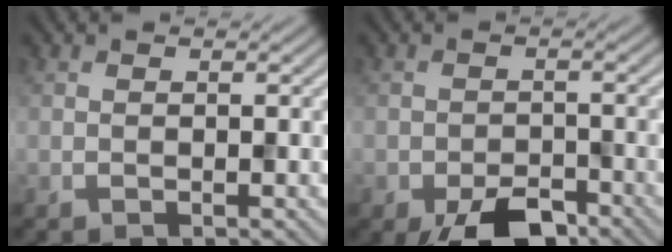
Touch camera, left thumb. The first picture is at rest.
{"total": 6.4, "force": [-4.4, 3.0, 3.7], "torque": [-0.057, -0.007, -0.070]}